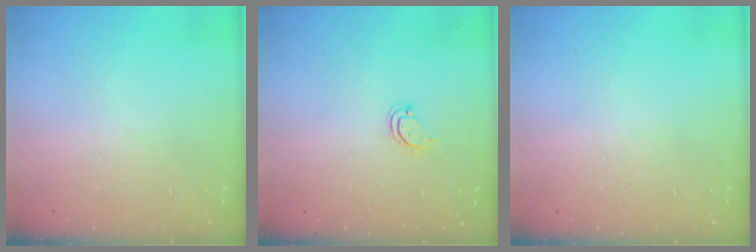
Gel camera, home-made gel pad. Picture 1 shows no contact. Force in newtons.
{"total": 3.1, "press": 3.1, "slide": 0.4}
{"total": 0.0}